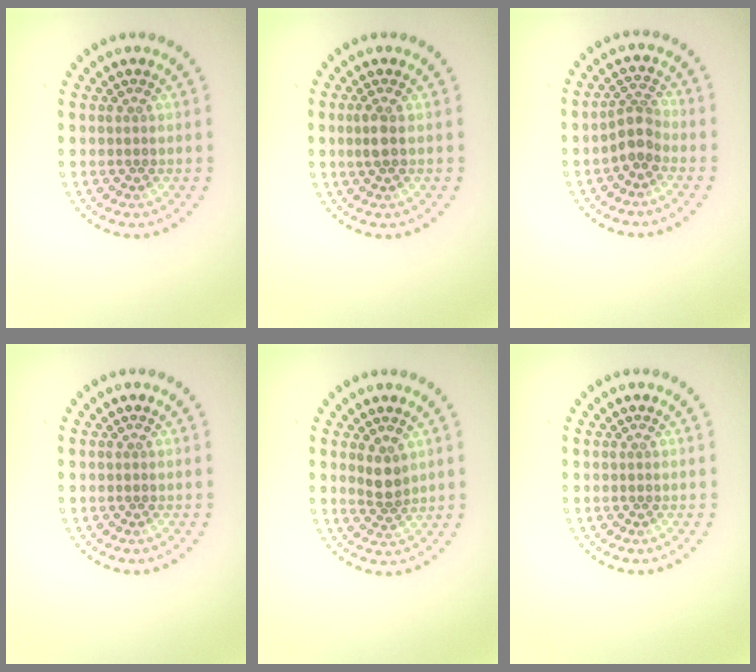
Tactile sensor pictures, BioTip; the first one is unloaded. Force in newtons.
{"total": 1.4, "press": 1.3, "slide": 0.5}
{"total": 2.3, "press": 1.9, "slide": 1.3}
{"total": 0.0}
{"total": 2.1, "press": 1.7, "slide": 1.2}
{"total": 0.0}